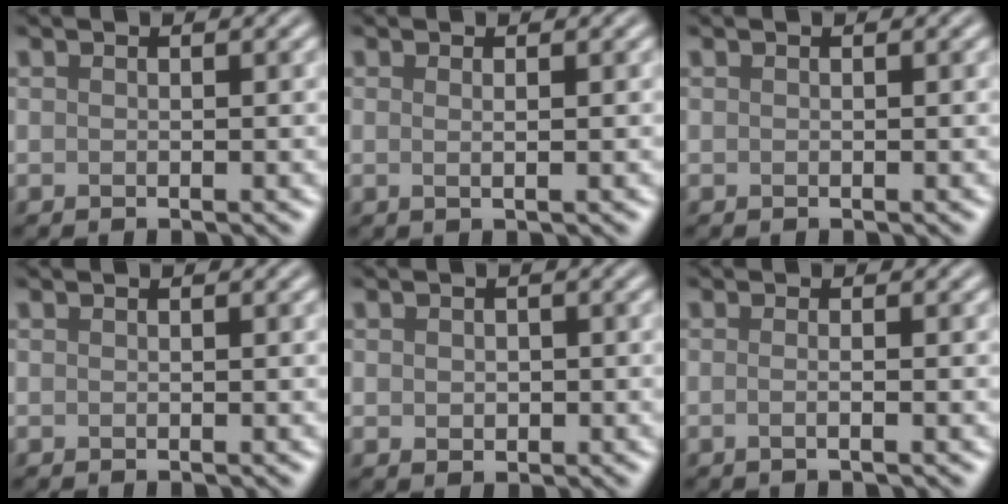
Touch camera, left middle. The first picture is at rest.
{"total": 1.0, "force": [0.2, 0.4, 0.9], "torque": [-0.012, 0.000, -0.002]}
{"total": 0.0}
{"total": 0.0}
{"total": 1.1, "force": [0.0, 0.9, 0.6], "torque": [-0.010, -0.002, -0.001]}
{"total": 1.9, "force": [0.0, 0.9, 1.6], "torque": [-0.002, -0.010, -0.020]}